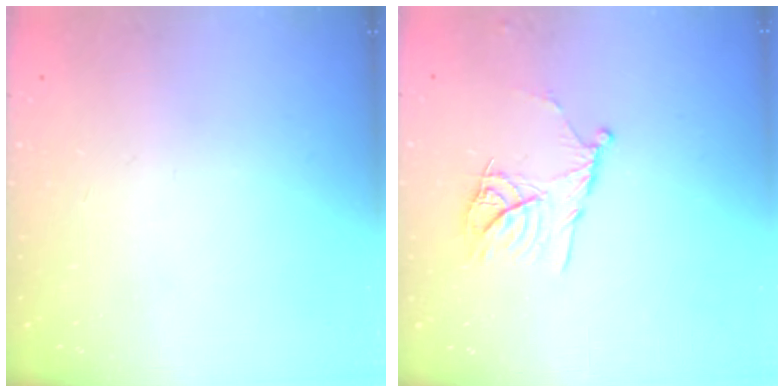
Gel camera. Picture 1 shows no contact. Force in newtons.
{"total": 11.8, "press": 11.8, "slide": 0.9}